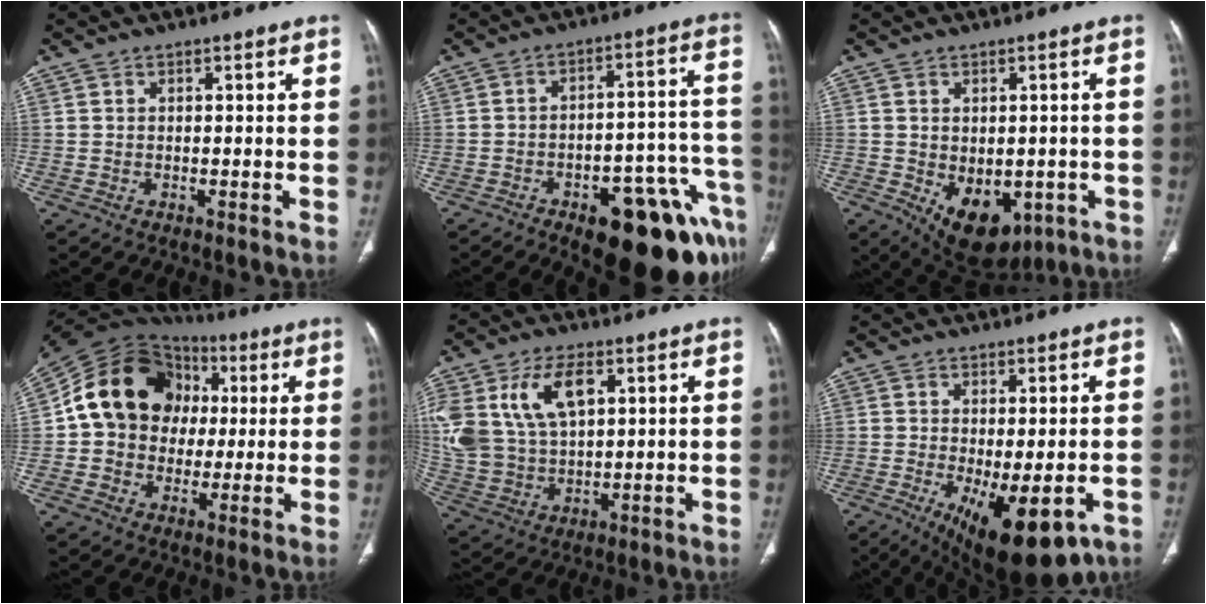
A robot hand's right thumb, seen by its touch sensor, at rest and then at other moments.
{"total": 21.3, "force": [-11.9, 8.5, 15.5], "torque": [-0.129, 0.087, -0.155]}
{"total": 12.3, "force": [-4.1, 7.9, 8.5], "torque": [-0.098, -0.004, -0.036]}
{"total": 18.8, "force": [2.7, 15.8, 9.7], "torque": [-0.134, 0.033, 0.047]}
{"total": 18.4, "force": [6.1, 11.4, 13.1], "torque": [-0.276, -0.008, 0.125]}
{"total": 15.0, "force": [-6.1, 5.8, 12.4], "torque": [-0.176, -0.017, -0.077]}